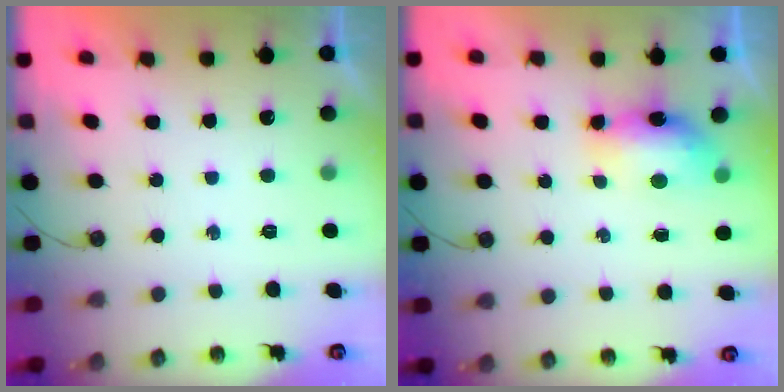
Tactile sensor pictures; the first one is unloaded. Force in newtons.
{"total": 7.2, "press": 7.2, "slide": 0.7}